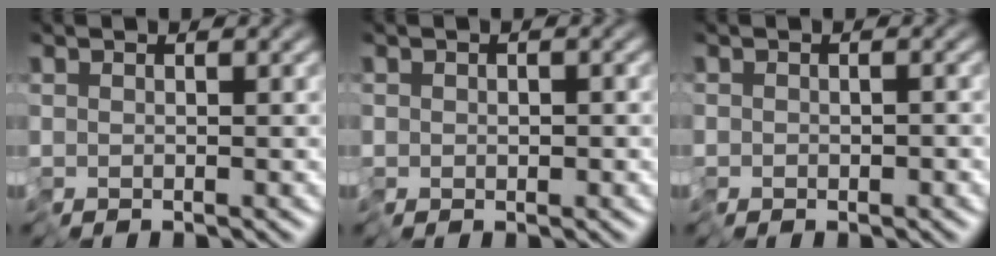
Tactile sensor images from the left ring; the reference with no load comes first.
{"total": 0.9, "force": [-0.3, 0.7, 0.4], "torque": [-0.006, 0.000, -0.006]}
{"total": 1.1, "force": [-0.7, 0.8, 0.4], "torque": [-0.001, -0.004, -0.014]}